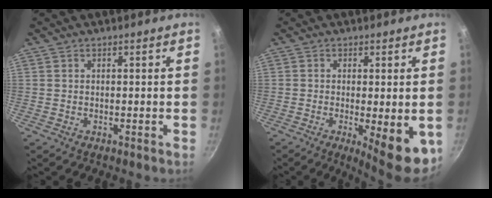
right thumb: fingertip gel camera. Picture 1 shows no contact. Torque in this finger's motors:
{"motor_torque": [-0.42, 0.61, 0.07, -0.02, 0.04]}